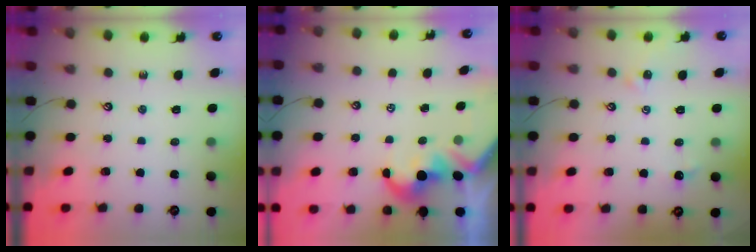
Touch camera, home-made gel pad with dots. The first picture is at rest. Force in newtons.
{"total": 1.7, "press": 1.4, "slide": 1.0}
{"total": 2.0, "press": 1.9, "slide": 0.5}